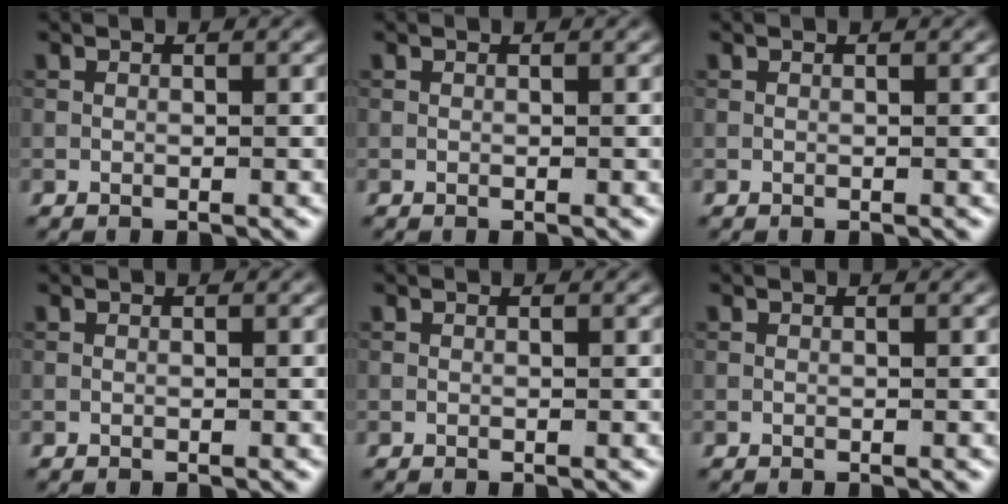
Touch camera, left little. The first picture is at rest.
{"total": 0.0}
{"total": 0.0}
{"total": 0.0}
{"total": 0.0}
{"total": 0.0}